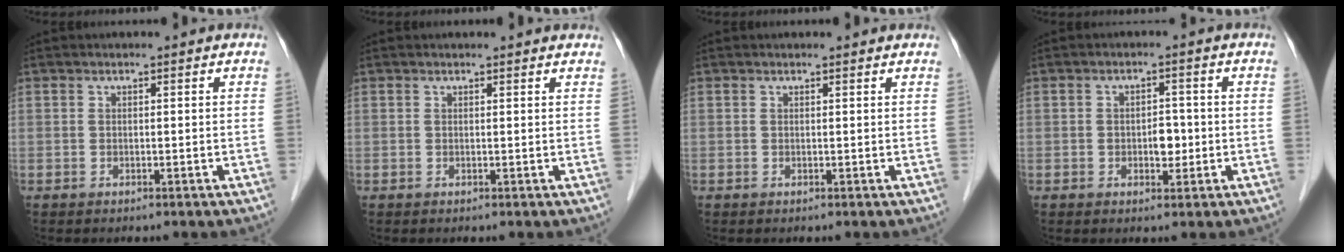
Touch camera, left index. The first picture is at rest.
{"total": 3.0, "force": [2.9, 0.4, 0.7], "torque": [-0.012, 0.008, 0.023]}
{"total": 1.3, "force": [1.3, 0.2, 0.1], "torque": [-0.012, 0.004, 0.010]}
{"total": 3.1, "force": [-0.6, 1.9, 2.4], "torque": [-0.033, 0.005, -0.004]}